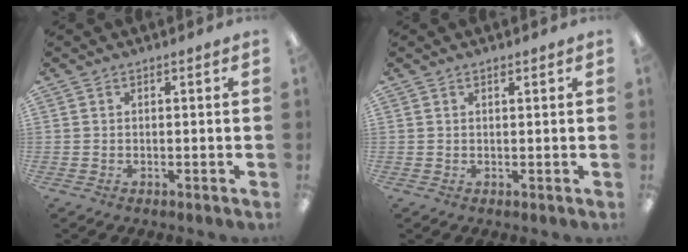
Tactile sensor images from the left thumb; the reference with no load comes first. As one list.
[{"total": 0.7, "force": [0.6, 0.2, 0.3], "torque": [-0.007, 0.001, 0.011]}]